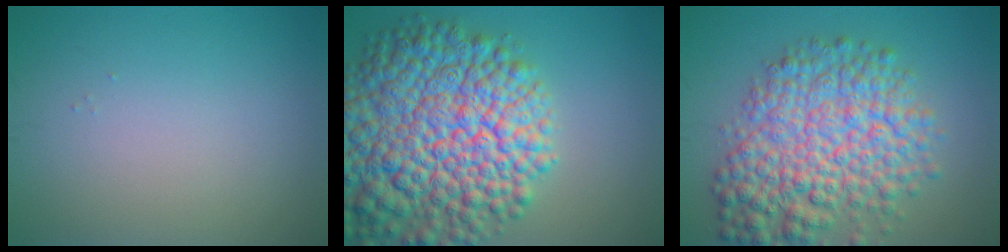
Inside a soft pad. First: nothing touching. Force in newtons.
{"total": 14.8, "press": 14.8, "slide": 0.7}
{"total": 9.4, "press": 9.4, "slide": 0.3}